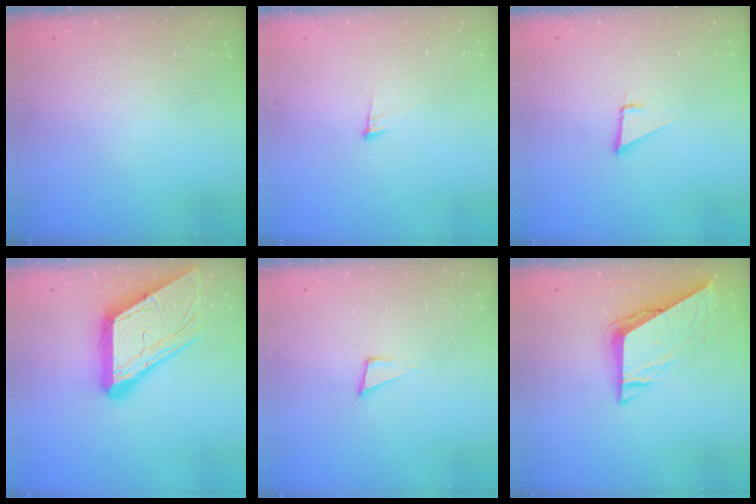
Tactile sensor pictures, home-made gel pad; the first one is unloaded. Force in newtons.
{"total": 6.5, "press": 6.4, "slide": 1.4}
{"total": 1.9, "press": 1.9, "slide": 0.1}
{"total": 16.3, "press": 16.2, "slide": 1.9}
{"total": 4.0, "press": 2.8, "slide": 2.9}
{"total": 7.4, "press": 7.4, "slide": 0.6}